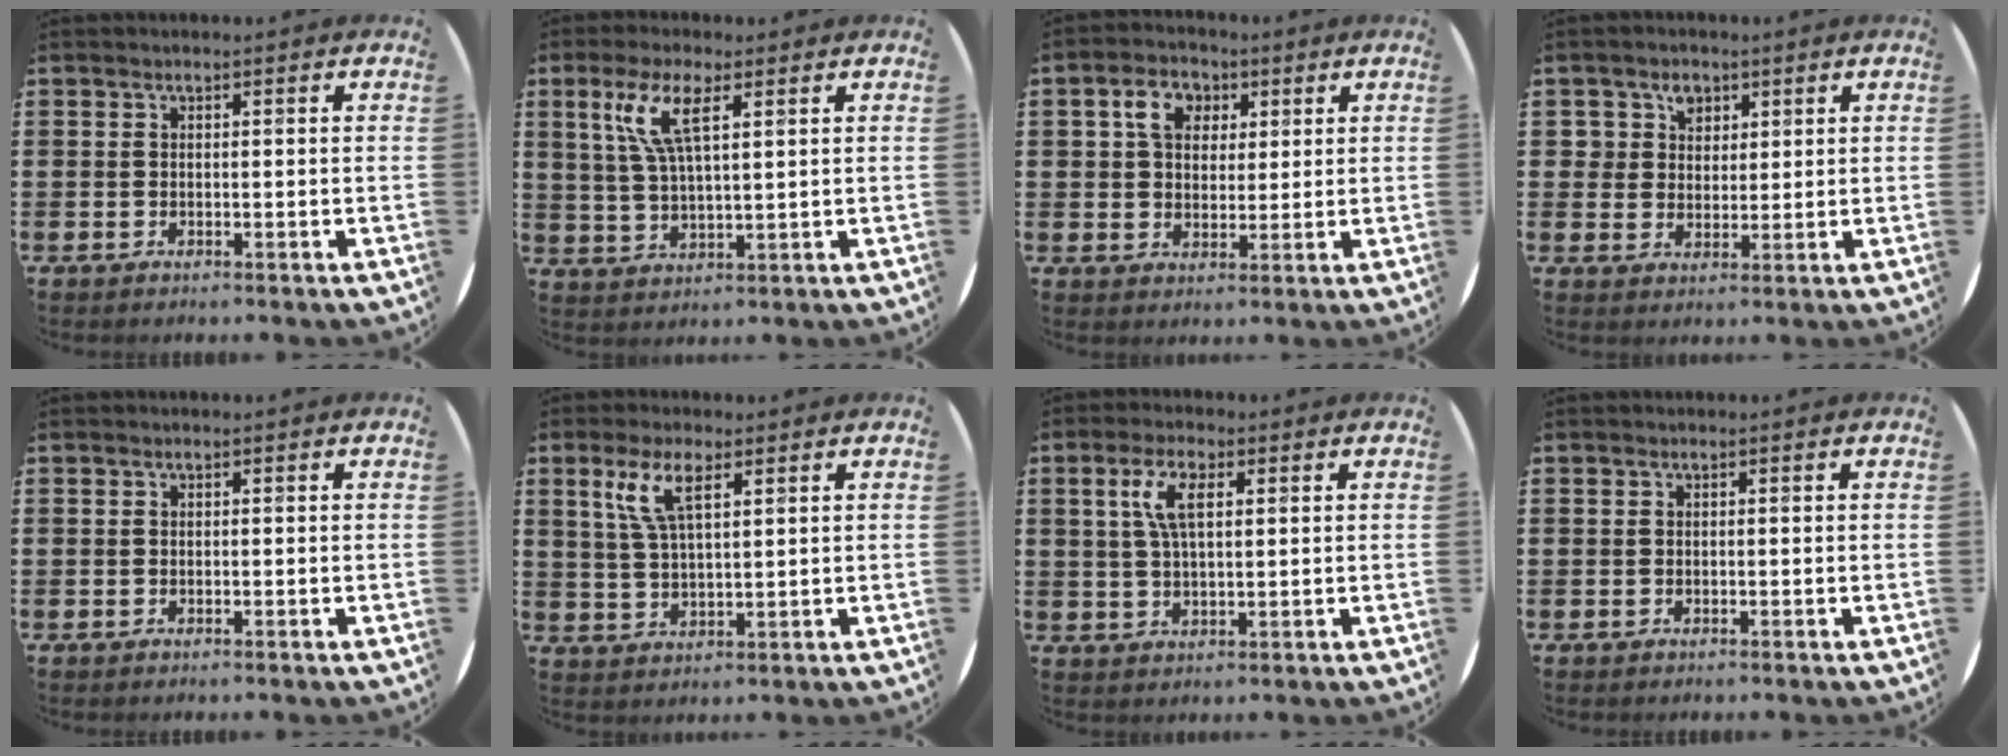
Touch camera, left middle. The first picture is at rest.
{"total": 7.1, "force": [3.8, 1.8, 5.7], "torque": [-0.125, 0.008, 0.064]}
{"total": 4.9, "force": [2.2, 3.6, 2.5], "torque": [-0.046, 0.009, 0.036]}
{"total": 3.3, "force": [1.9, 2.6, 0.8], "torque": [-0.018, 0.006, 0.035]}
{"total": 0.0}
{"total": 6.1, "force": [3.4, 1.9, 4.8], "torque": [-0.105, 0.008, 0.059]}
{"total": 5.6, "force": [2.2, 2.2, 4.7], "torque": [-0.101, 0.011, 0.037]}
{"total": 0.0}